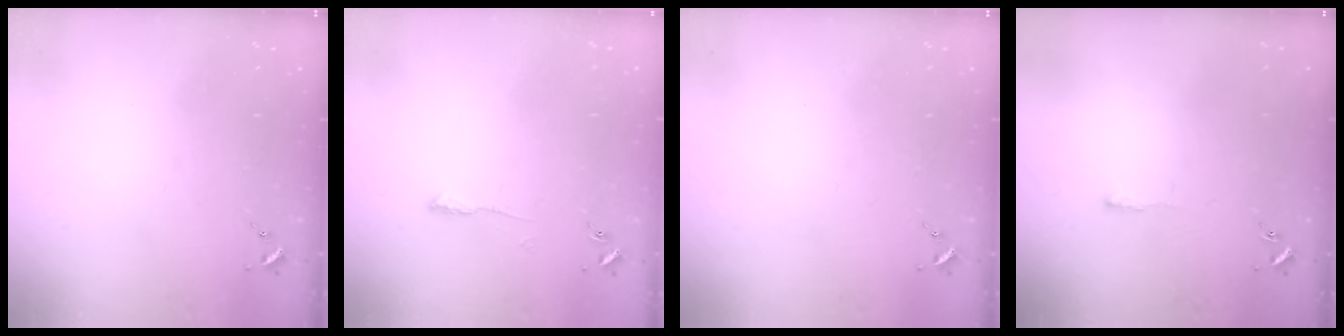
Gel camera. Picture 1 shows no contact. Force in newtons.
{"total": 6.2, "press": 6.2, "slide": 0.6}
{"total": 0.0}
{"total": 2.1, "press": 2.1, "slide": 0.4}